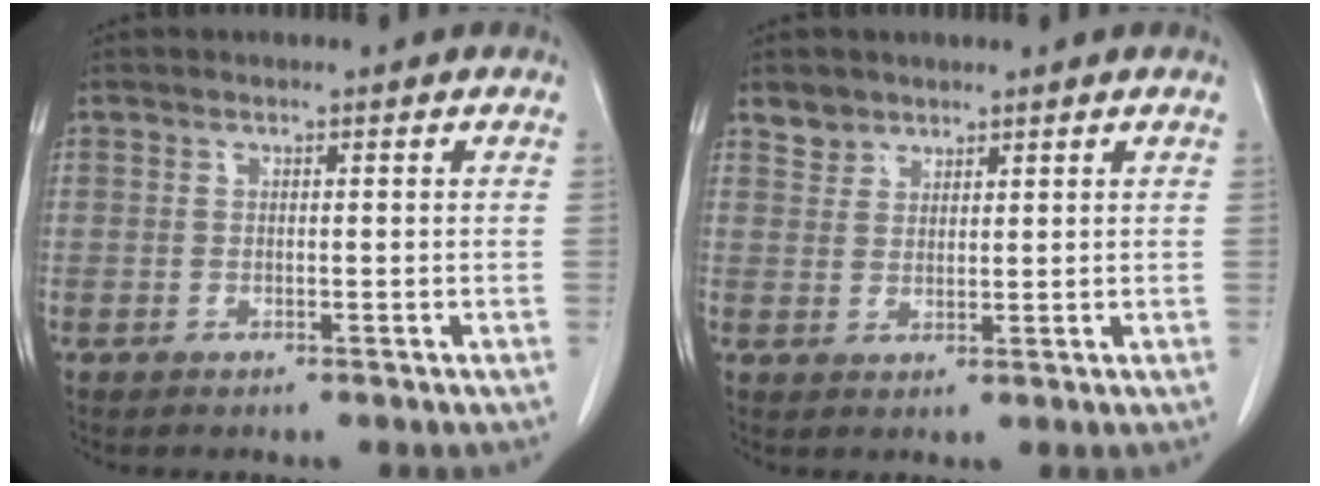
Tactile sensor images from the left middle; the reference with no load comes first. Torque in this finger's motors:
{"motor_torque": [0.66, -0.66, 0.00, 0.01]}